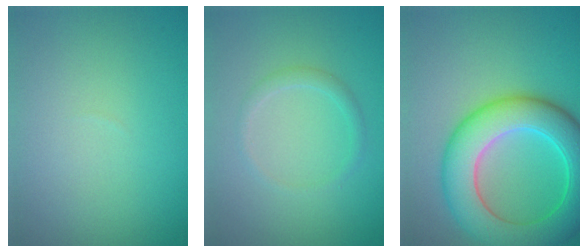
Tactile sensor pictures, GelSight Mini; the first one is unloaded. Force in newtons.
{"total": 1.3, "press": 1.3, "slide": 0.1}
{"total": 9.5, "press": 9.5, "slide": 0.2}